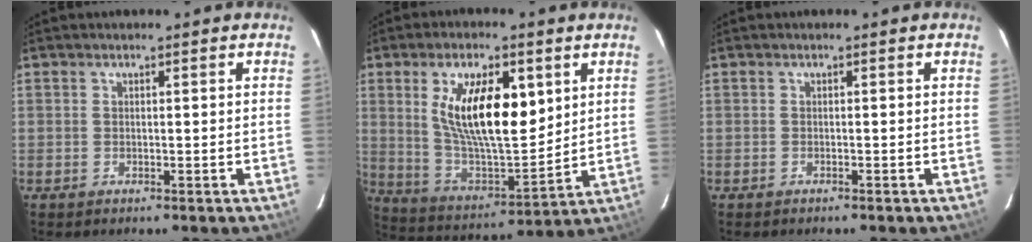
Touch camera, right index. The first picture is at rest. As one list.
[{"total": 17.6, "force": [5.5, 6.9, 15.2], "torque": [-0.273, -0.002, 0.108]}, {"total": 0.5, "force": [-0.5, 0.1, 0.1], "torque": [-0.001, 0.001, -0.008]}]